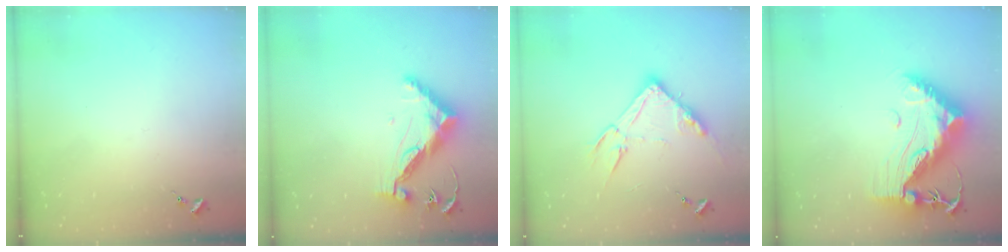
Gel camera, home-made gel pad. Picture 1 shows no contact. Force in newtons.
{"total": 12.7, "press": 12.7, "slide": 0.5}
{"total": 14.8, "press": 14.8, "slide": 0.4}
{"total": 19.1, "press": 19.1, "slide": 1.6}